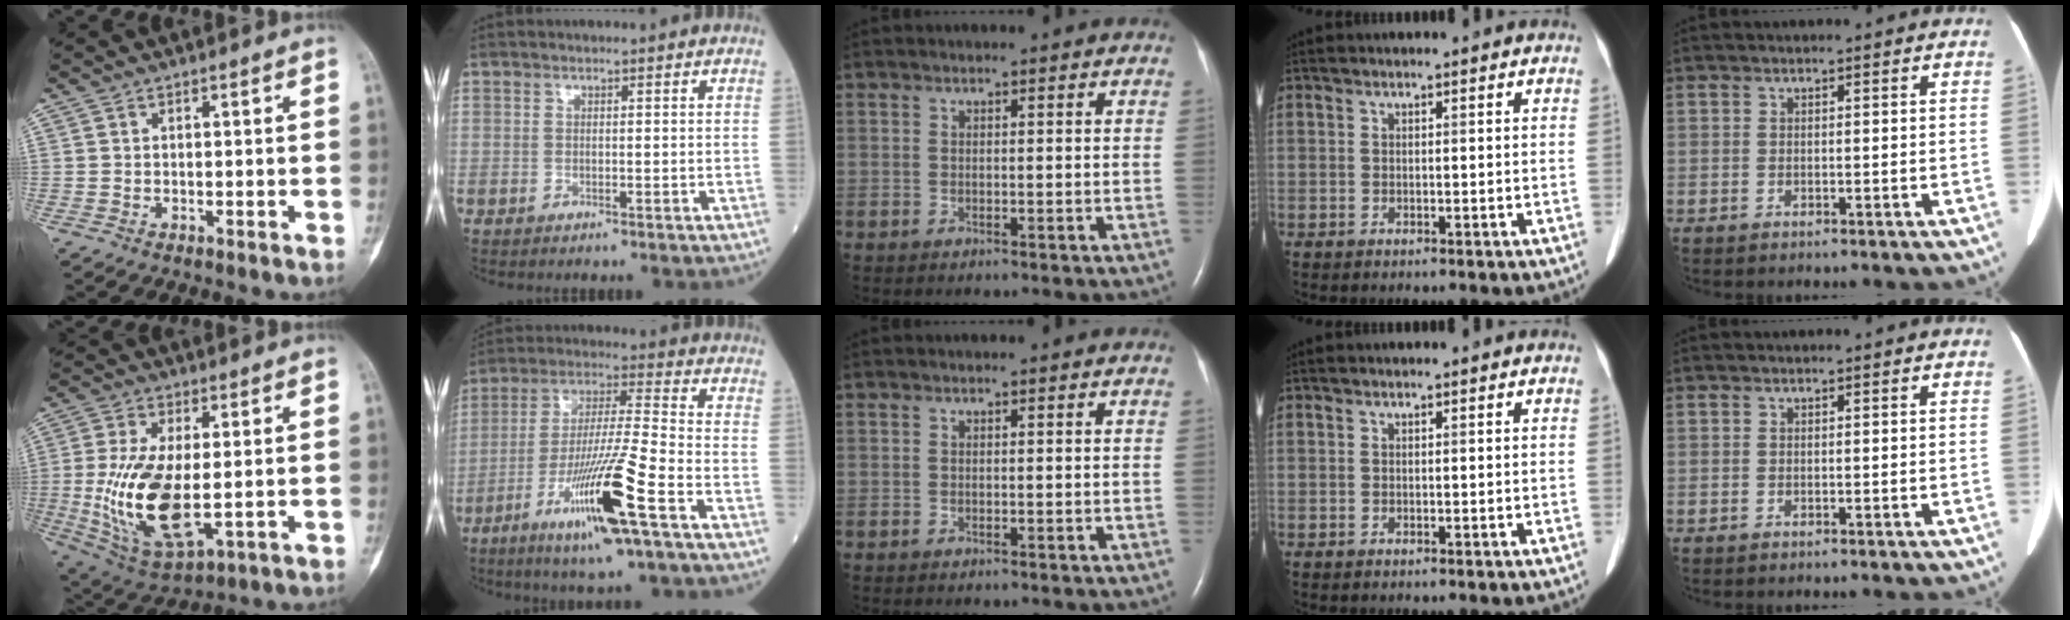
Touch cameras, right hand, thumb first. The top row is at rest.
{"thumb": {"total": 16.6, "force": [-1.1, 7.8, 14.5], "torque": [-0.286, -0.014, -0.001]}, "index": {"total": 17.0, "force": [-8.0, 0.2, 15.0], "torque": [-0.311, -0.032, -0.148]}}